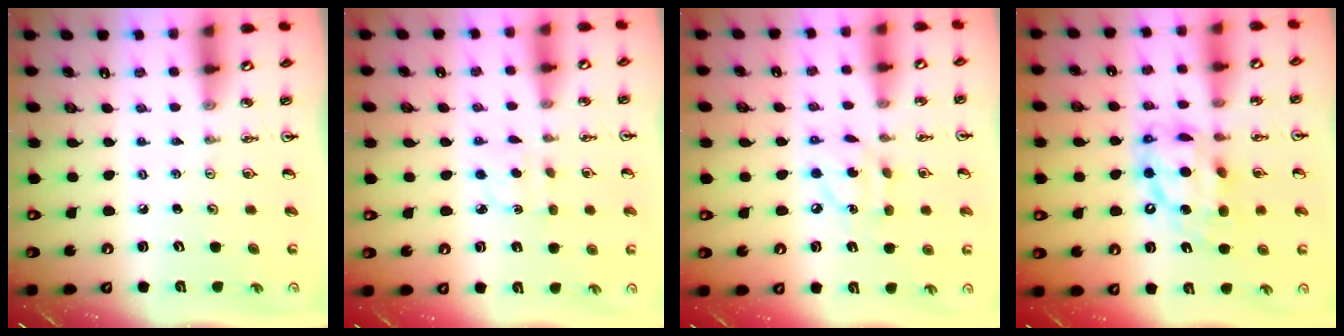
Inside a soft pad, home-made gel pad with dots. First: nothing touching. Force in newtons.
{"total": 2.4, "press": 2.4, "slide": 0.5}
{"total": 7.3, "press": 7.3, "slide": 0.3}
{"total": 13.6, "press": 13.6, "slide": 1.3}